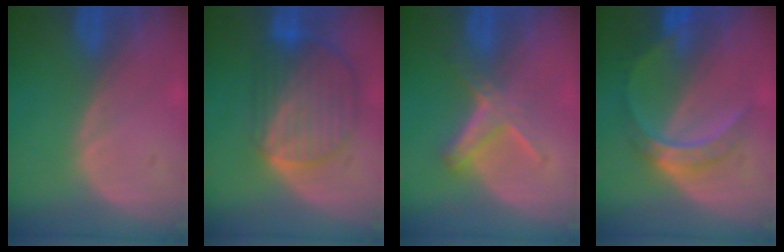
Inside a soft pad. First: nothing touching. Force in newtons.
{"total": 9.7, "press": 8.2, "slide": 5.2}
{"total": 5.9, "press": 5.1, "slide": 3.0}
{"total": 5.8, "press": 5.6, "slide": 1.2}